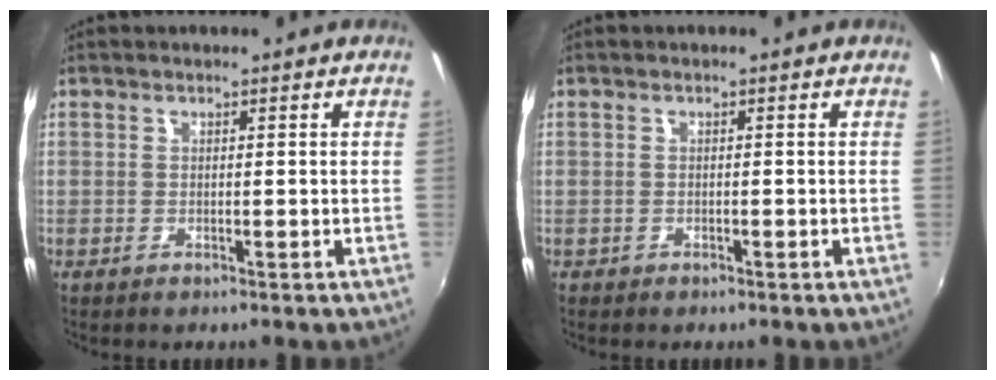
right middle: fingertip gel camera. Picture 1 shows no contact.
{"total": 0.7, "force": [-0.6, 0.4, 0.2], "torque": [-0.007, 0.000, -0.007]}